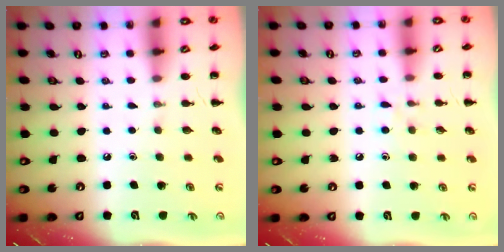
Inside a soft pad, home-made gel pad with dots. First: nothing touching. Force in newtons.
{"total": 6.7, "press": 6.4, "slide": 1.9}